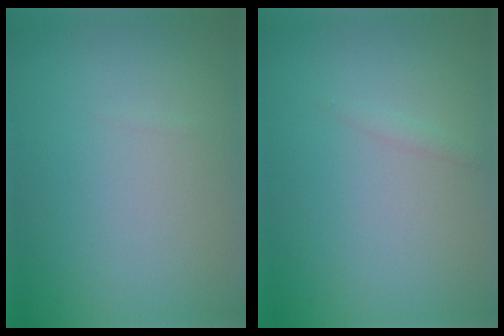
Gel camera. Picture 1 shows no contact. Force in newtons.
{"total": 0.6, "press": 0.6, "slide": 0.0}